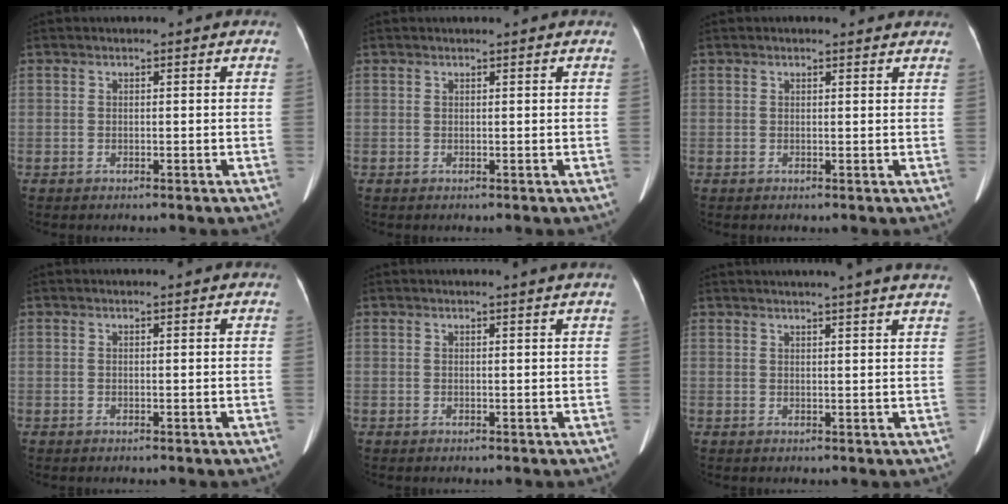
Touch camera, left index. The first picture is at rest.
{"total": 0.5, "force": [0.5, 0.0, 0.2], "torque": [-0.003, 0.003, 0.011]}
{"total": 2.0, "force": [1.8, 0.6, 0.5], "torque": [-0.013, 0.006, 0.015]}
{"total": 1.3, "force": [1.2, 0.2, 0.4], "torque": [-0.010, 0.011, 0.014]}
{"total": 1.9, "force": [1.7, -0.6, 0.7], "torque": [-0.018, -0.003, 0.022]}
{"total": 12.0, "force": [10.7, -0.5, 5.3], "torque": [-0.079, 0.007, 0.115]}